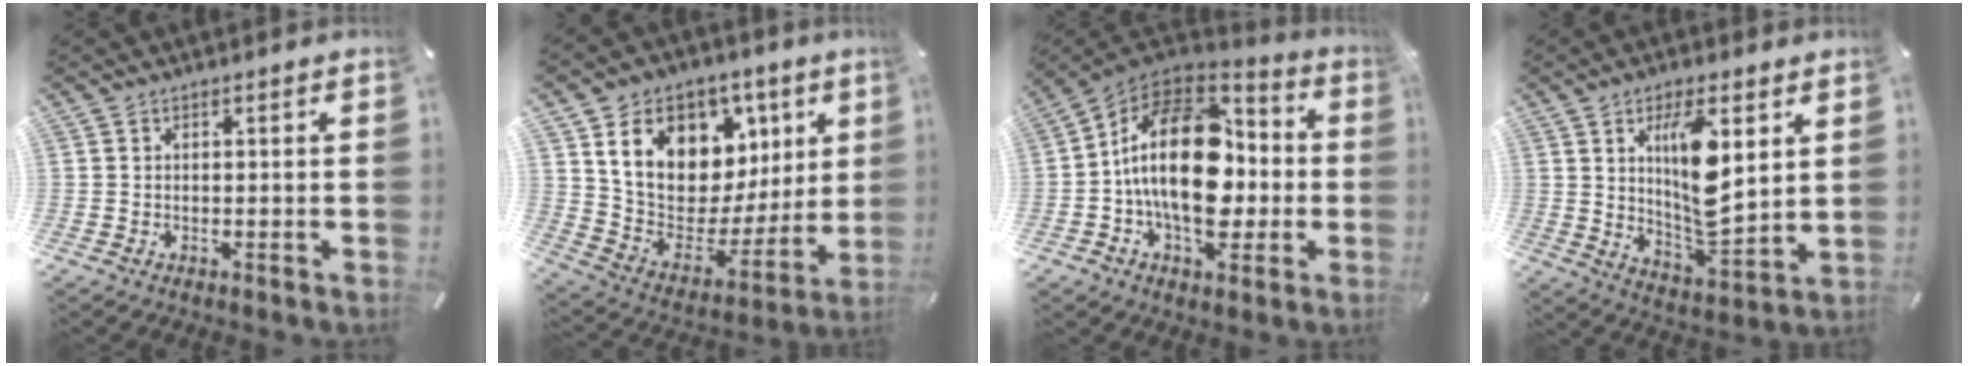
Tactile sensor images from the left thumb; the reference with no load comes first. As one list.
[{"total": 17.0, "force": [7.9, 12.6, 8.1], "torque": [-0.125, -0.049, 0.151]}, {"total": 22.9, "force": [-0.3, 14.5, 17.8], "torque": [-0.336, 0.006, -0.003]}, {"total": 13.6, "force": [4.8, 5.3, 11.6], "torque": [-0.206, -0.024, 0.077]}]